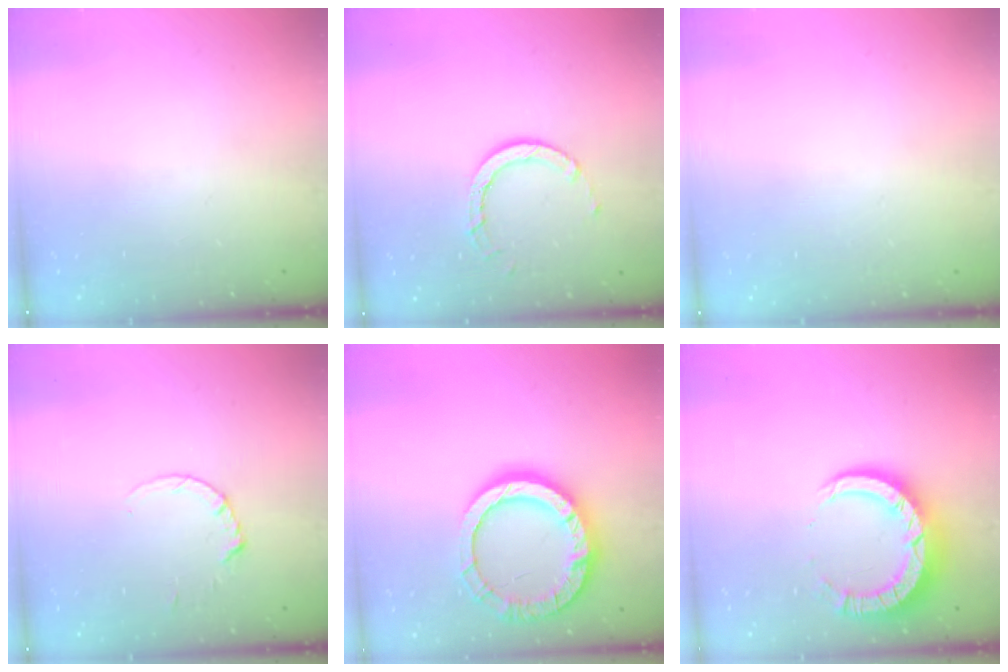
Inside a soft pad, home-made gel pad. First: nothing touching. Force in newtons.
{"total": 5.0, "press": 5.0, "slide": 0.3}
{"total": 2.6, "press": 2.6, "slide": 0.2}
{"total": 1.8, "press": 1.7, "slide": 0.2}
{"total": 17.0, "press": 17.0, "slide": 1.3}
{"total": 9.6, "press": 9.5, "slide": 1.1}